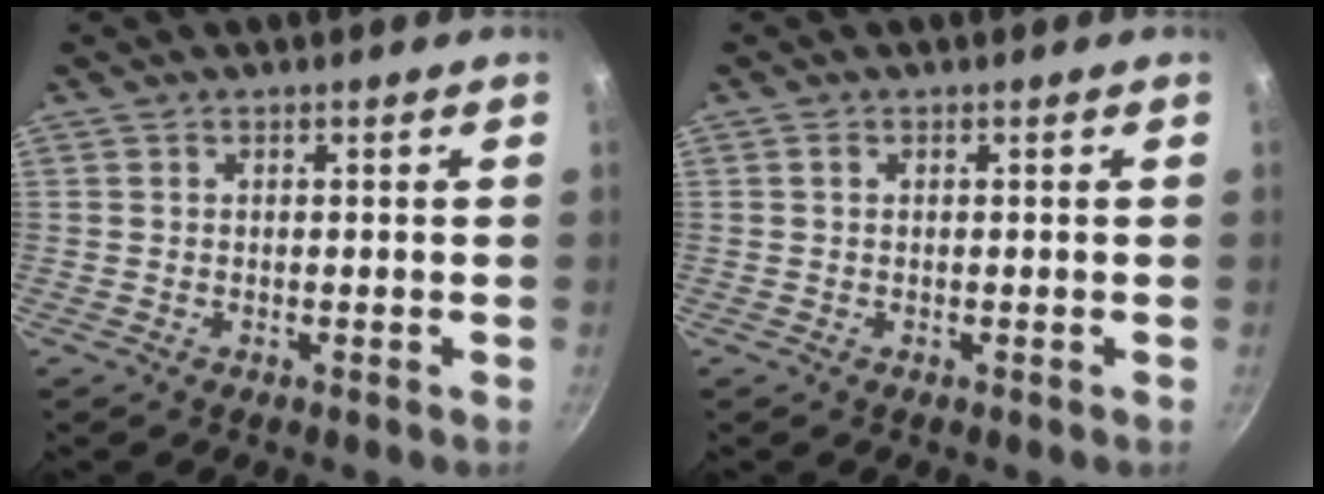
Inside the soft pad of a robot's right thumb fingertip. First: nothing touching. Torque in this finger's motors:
{"motor_torque": [-0.15, 0.24, 0.49, -0.28, -0.04]}